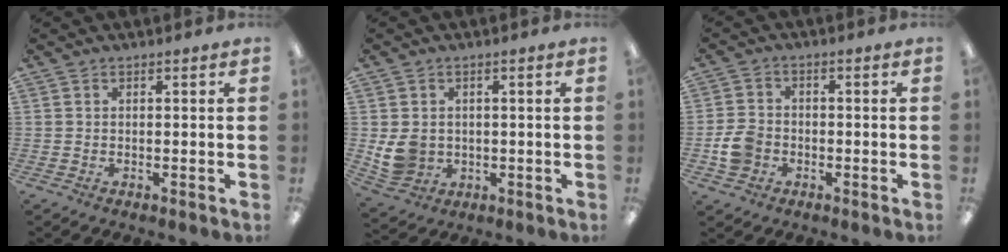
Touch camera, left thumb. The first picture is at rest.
{"total": 6.3, "force": [0.4, 5.6, 2.8], "torque": [-0.055, 0.006, 0.012]}
{"total": 5.9, "force": [-1.8, 4.8, 2.9], "torque": [-0.061, 0.012, -0.031]}